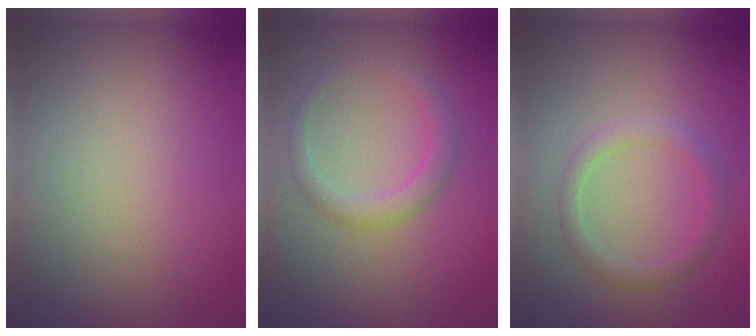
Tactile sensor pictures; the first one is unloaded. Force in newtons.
{"total": 2.2, "press": 2.2, "slide": 0.1}
{"total": 2.0, "press": 2.0, "slide": 0.1}